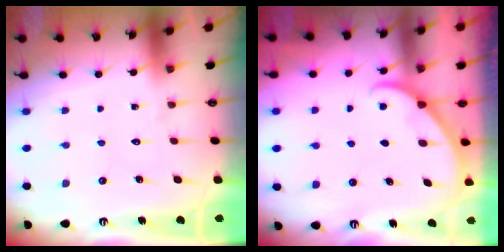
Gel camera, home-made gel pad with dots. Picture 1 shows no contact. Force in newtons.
{"total": 1.7, "press": 1.6, "slide": 0.2}